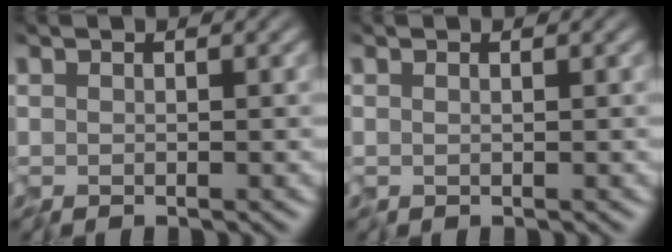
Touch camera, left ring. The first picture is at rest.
{"total": 0.0}